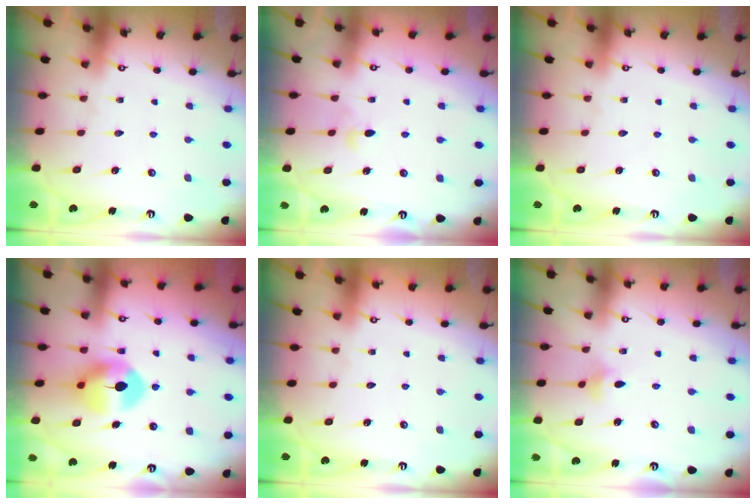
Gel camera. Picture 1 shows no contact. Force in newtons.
{"total": 3.3, "press": 3.2, "slide": 0.9}
{"total": 0.0}
{"total": 8.4, "press": 8.3, "slide": 0.8}
{"total": 0.0}
{"total": 3.4, "press": 3.4, "slide": 0.7}